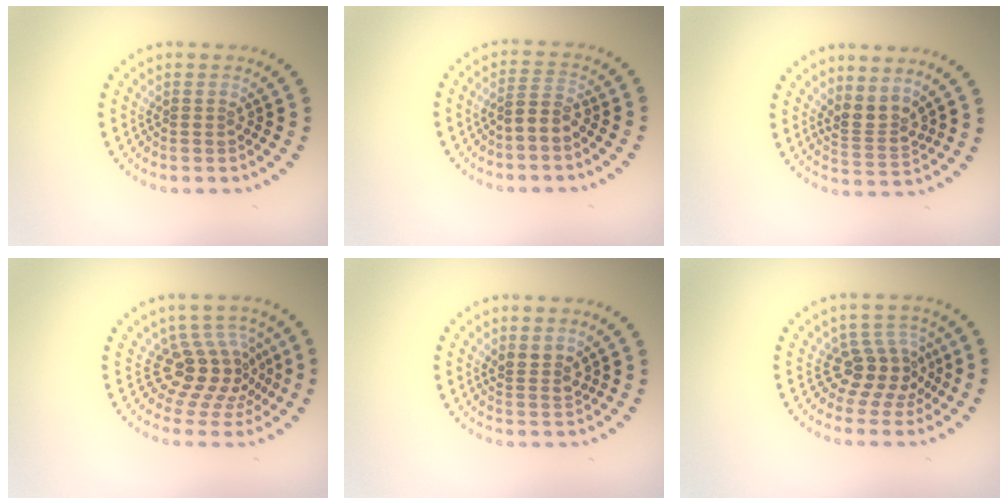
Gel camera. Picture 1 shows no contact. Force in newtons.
{"total": 1.8, "press": 1.6, "slide": 0.9}
{"total": 2.6, "press": 1.9, "slide": 1.8}
{"total": 4.5, "press": 3.2, "slide": 3.1}
{"total": 1.7, "press": 1.4, "slide": 0.9}
{"total": 3.4, "press": 2.8, "slide": 1.9}